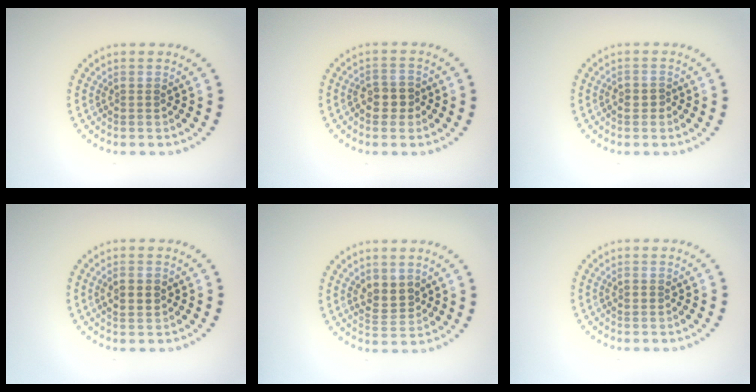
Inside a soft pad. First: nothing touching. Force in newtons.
{"total": 2.4, "press": 2.3, "slide": 0.7}
{"total": 0.9, "press": 0.8, "slide": 0.3}
{"total": 1.7, "press": 1.7, "slide": 0.2}
{"total": 2.7, "press": 2.5, "slide": 0.9}
{"total": 1.0, "press": 0.9, "slide": 0.1}